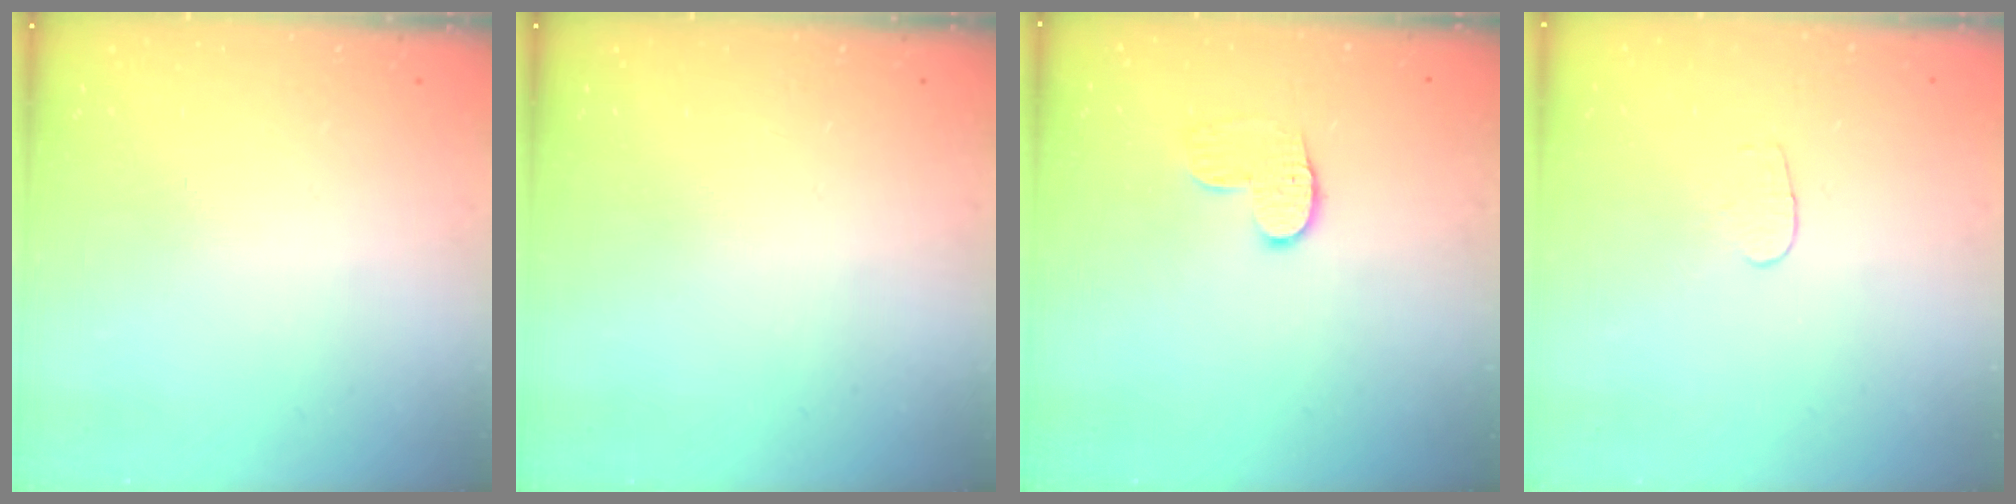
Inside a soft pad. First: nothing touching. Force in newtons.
{"total": 0.0}
{"total": 8.2, "press": 8.2, "slide": 0.3}
{"total": 4.0, "press": 4.0, "slide": 0.3}